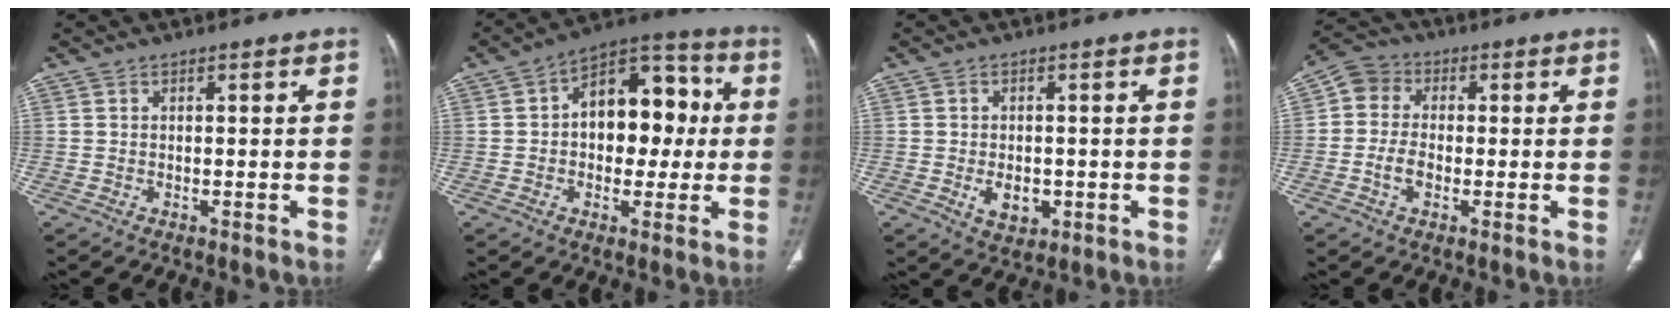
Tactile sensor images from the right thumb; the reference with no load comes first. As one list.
[{"total": 15.3, "force": [1.2, 10.0, 11.5], "torque": [-0.112, 0.036, 0.010]}, {"total": 5.2, "force": [-1.2, 3.5, 3.6], "torque": [-0.044, -0.001, -0.008]}, {"total": 7.0, "force": [-0.9, 5.7, 4.0], "torque": [-0.070, 0.020, -0.030]}]